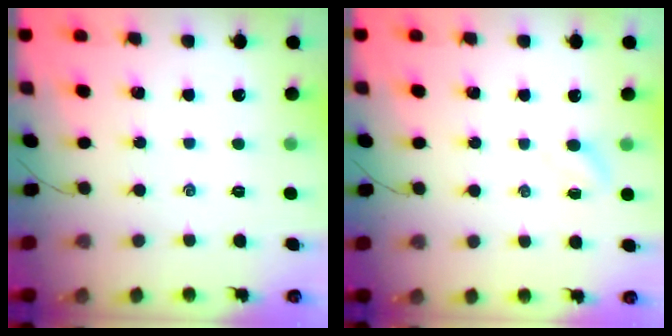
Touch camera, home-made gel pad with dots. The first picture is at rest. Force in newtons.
{"total": 2.1, "press": 2.0, "slide": 0.7}